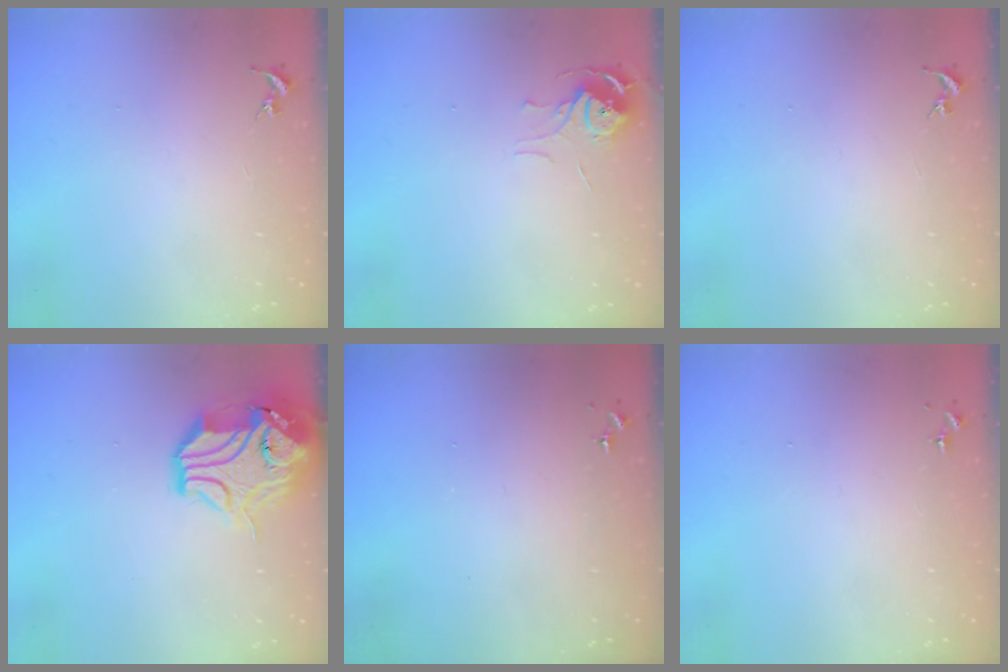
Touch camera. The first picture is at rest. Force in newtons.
{"total": 6.2, "press": 6.1, "slide": 0.5}
{"total": 0.0}
{"total": 16.2, "press": 16.1, "slide": 2.2}
{"total": 0.0}
{"total": 0.0}